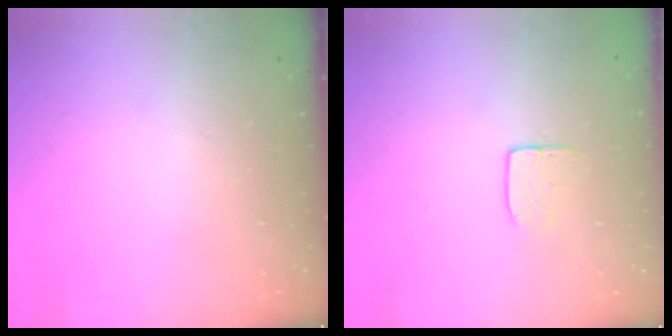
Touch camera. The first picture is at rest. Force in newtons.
{"total": 5.4, "press": 5.4, "slide": 0.4}